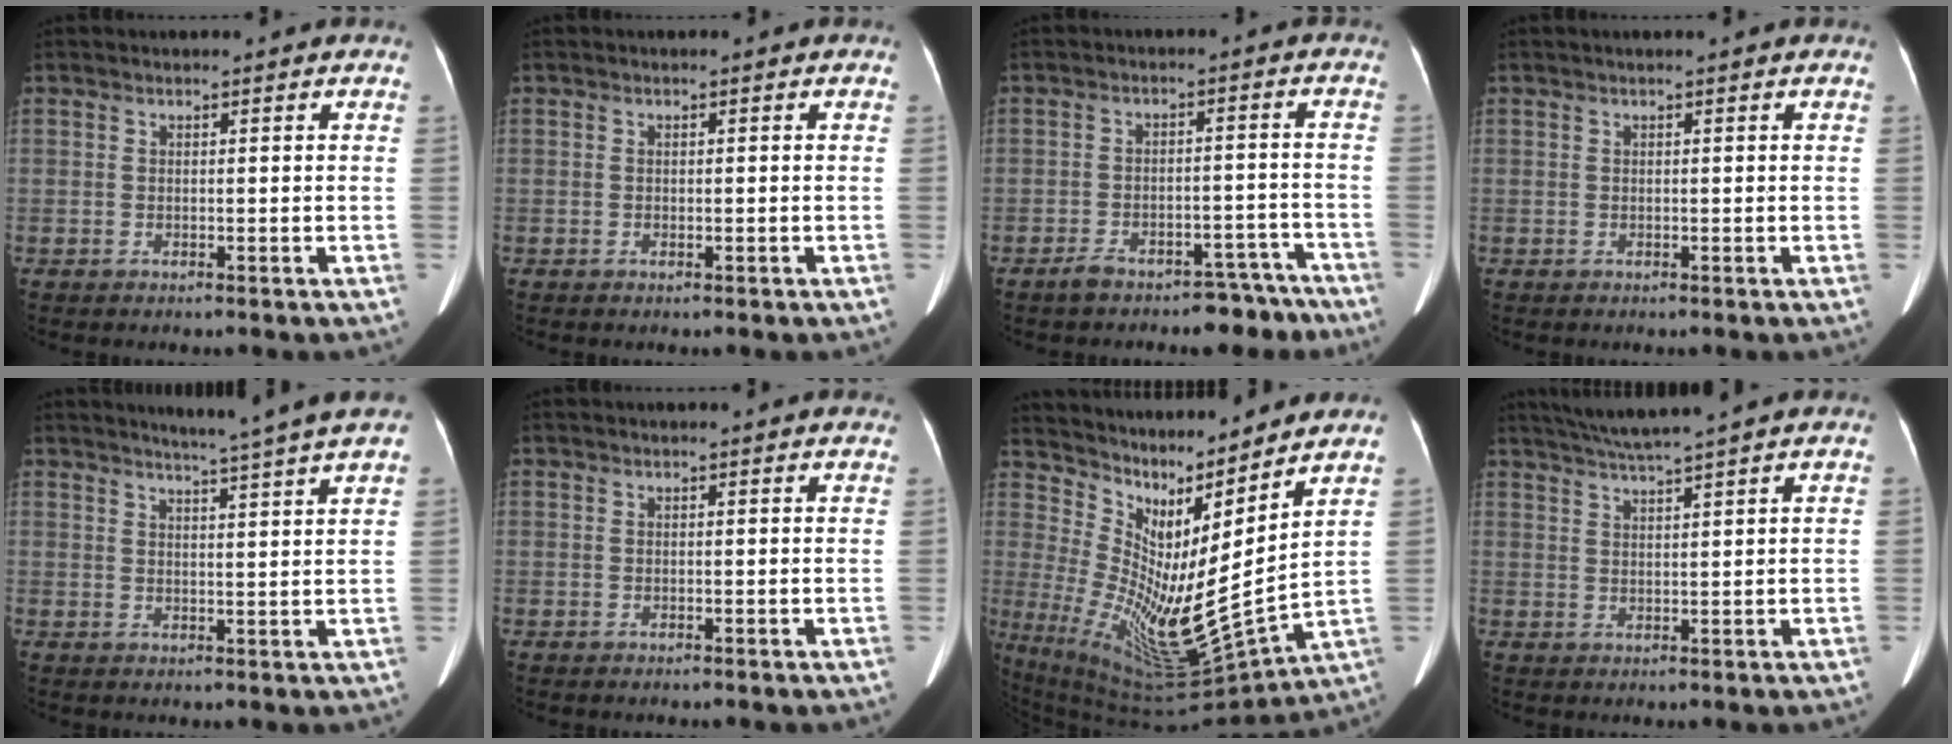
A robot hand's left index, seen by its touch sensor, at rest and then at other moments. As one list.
[{"total": 0.0}, {"total": 8.6, "force": [-7.4, 3.3, 2.9], "torque": [-0.022, 0.031, -0.103]}, {"total": 0.7, "force": [0.6, -0.1, 0.4], "torque": [-0.006, 0.010, 0.013]}, {"total": 7.0, "force": [6.1, -1.4, 3.1], "torque": [-0.051, -0.003, 0.075]}, {"total": 3.2, "force": [3.0, 0.3, 1.1], "torque": [-0.015, 0.015, 0.022]}, {"total": 15.4, "force": [8.6, 1.0, 12.7], "torque": [-0.228, -0.031, 0.167]}, {"total": 6.1, "force": [5.2, -1.6, 2.7], "torque": [-0.047, 0.011, 0.094]}]